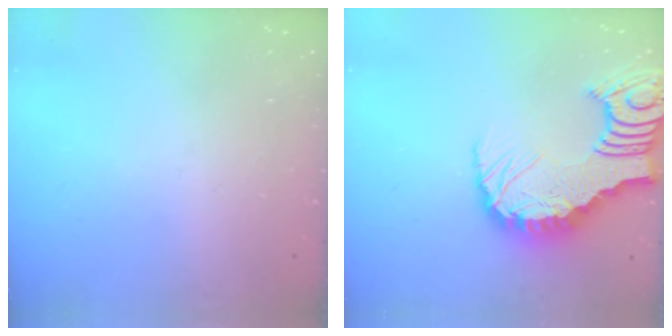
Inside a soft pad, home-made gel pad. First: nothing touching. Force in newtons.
{"total": 13.2, "press": 13.1, "slide": 1.6}